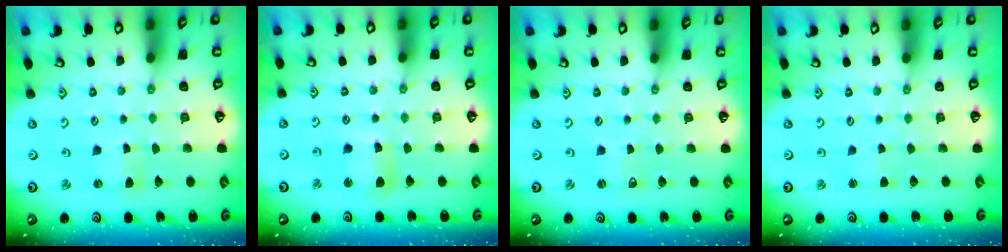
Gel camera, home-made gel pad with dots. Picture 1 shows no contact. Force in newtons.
{"total": 7.4, "press": 7.3, "slide": 1.2}
{"total": 2.3, "press": 2.3, "slide": 0.4}
{"total": 2.2, "press": 2.2, "slide": 0.3}